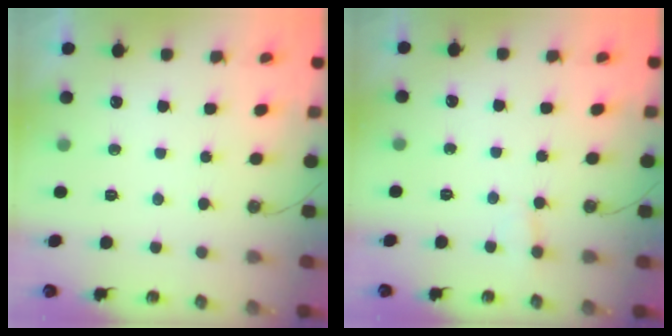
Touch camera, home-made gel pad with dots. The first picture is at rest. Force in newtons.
{"total": 3.3, "press": 3.3, "slide": 0.3}